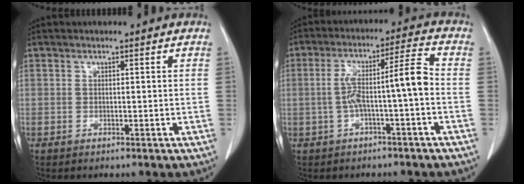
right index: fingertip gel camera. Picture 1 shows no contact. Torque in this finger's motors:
{"motor_torque": [0.48, 0.04, 0.27, 0.13]}